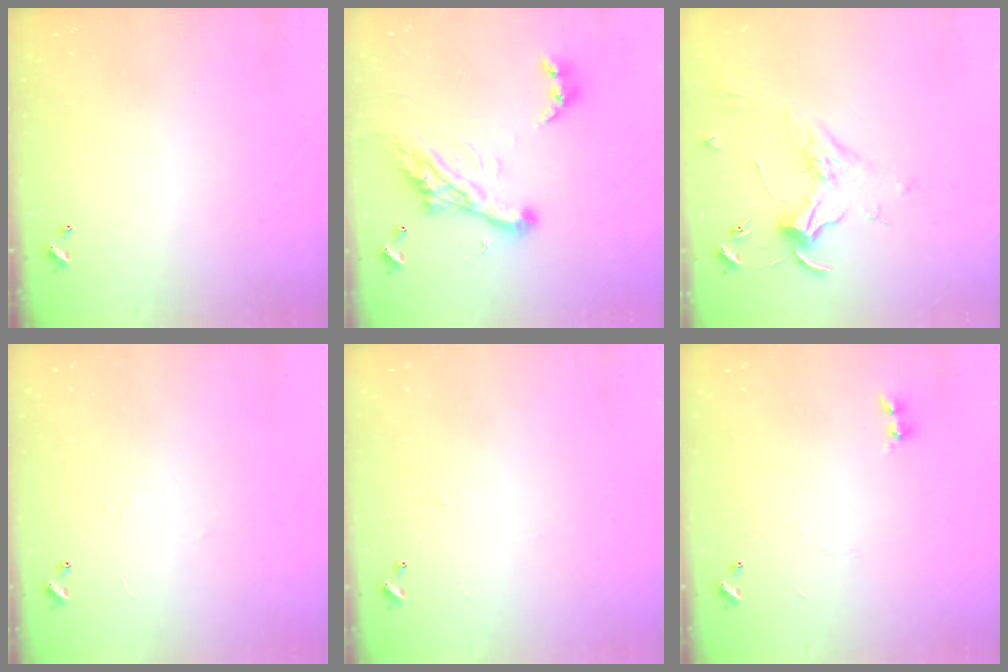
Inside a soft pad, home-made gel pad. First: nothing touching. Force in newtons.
{"total": 15.1, "press": 15.0, "slide": 2.0}
{"total": 1.7, "press": 1.5, "slide": 0.8}
{"total": 2.0, "press": 1.9, "slide": 0.7}
{"total": 0.8, "press": 0.7, "slide": 0.3}
{"total": 4.9, "press": 4.8, "slide": 0.6}